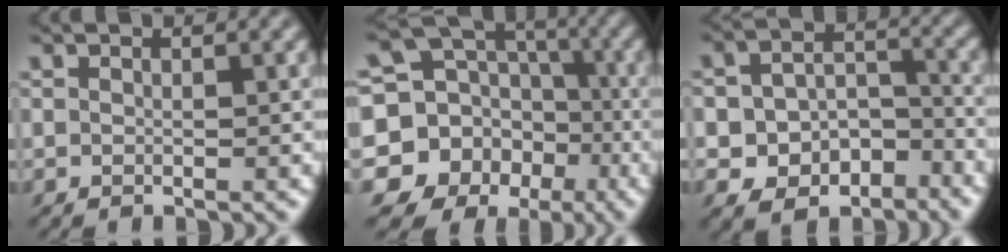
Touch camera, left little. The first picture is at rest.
{"total": 13.8, "force": [-5.0, 12.2, 3.8], "torque": [-0.107, -0.023, -0.094]}
{"total": 6.4, "force": [-3.3, 4.5, 3.2], "torque": [-0.033, 0.009, -0.058]}